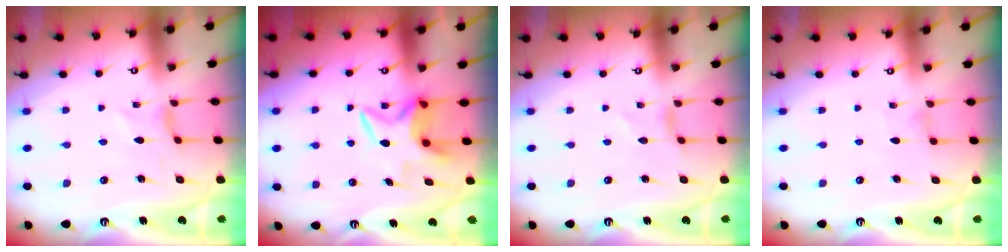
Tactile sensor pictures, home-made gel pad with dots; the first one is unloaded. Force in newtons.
{"total": 5.6, "press": 5.5, "slide": 0.7}
{"total": 0.5, "press": 0.5, "slide": 0.1}
{"total": 0.0}